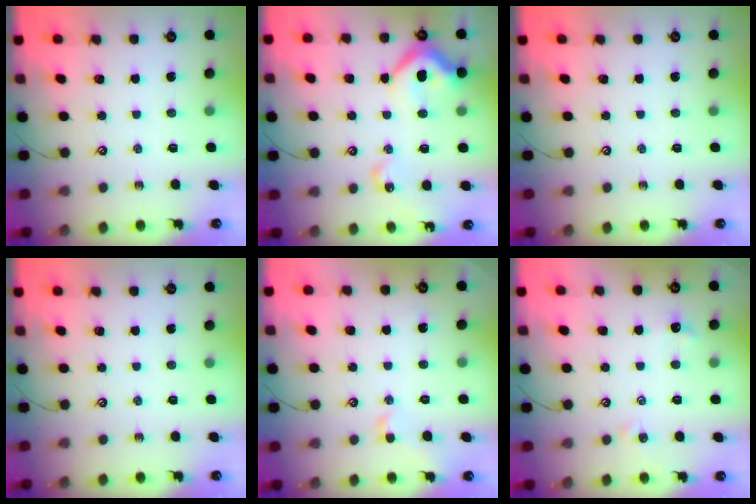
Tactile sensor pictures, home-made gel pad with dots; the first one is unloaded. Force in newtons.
{"total": 13.4, "press": 13.3, "slide": 1.6}
{"total": 0.0}
{"total": 0.0}
{"total": 1.1, "press": 0.8, "slide": 0.7}
{"total": 1.8, "press": 1.7, "slide": 0.5}